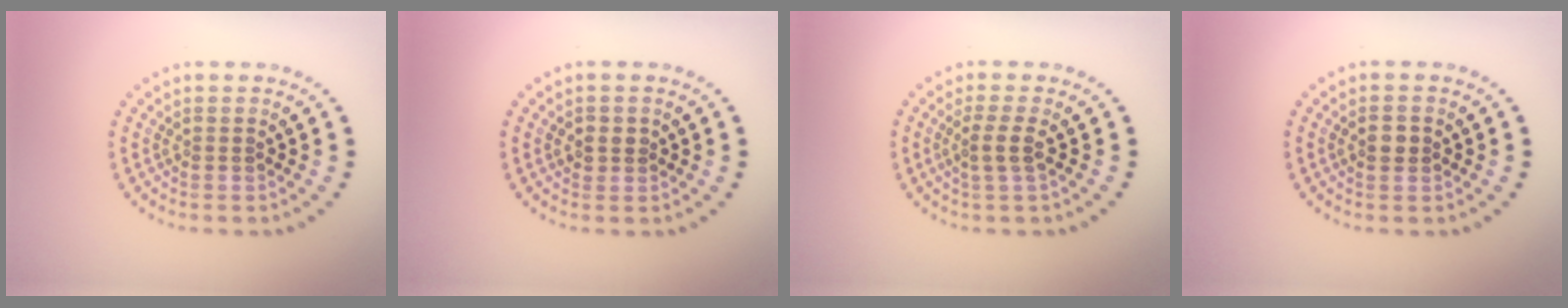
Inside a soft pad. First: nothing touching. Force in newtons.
{"total": 1.3, "press": 1.2, "slide": 0.5}
{"total": 1.6, "press": 1.3, "slide": 1.0}
{"total": 1.4, "press": 1.4, "slide": 0.2}